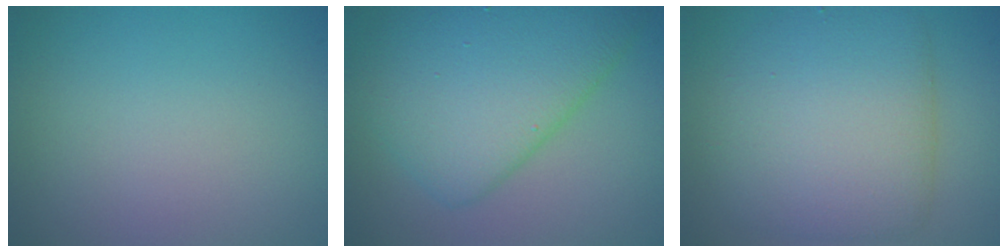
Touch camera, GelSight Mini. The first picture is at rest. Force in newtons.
{"total": 7.5, "press": 7.5, "slide": 0.3}
{"total": 7.0, "press": 7.0, "slide": 0.1}